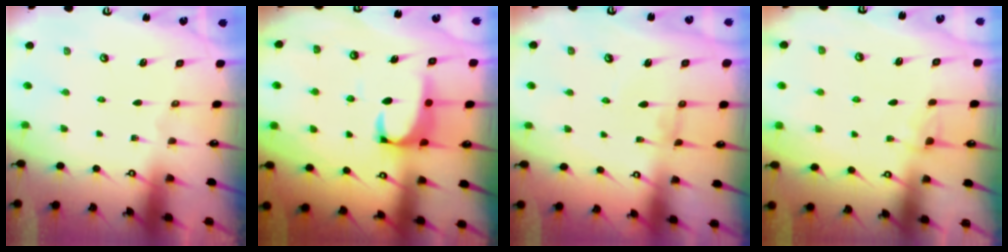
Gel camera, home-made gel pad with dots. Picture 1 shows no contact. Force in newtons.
{"total": 2.4, "press": 2.2, "slide": 1.0}
{"total": 1.0, "press": 0.9, "slide": 0.4}
{"total": 1.3, "press": 1.2, "slide": 0.5}